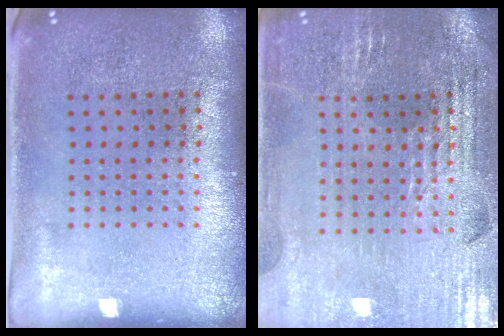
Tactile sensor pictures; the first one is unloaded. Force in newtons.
{"total": 2.9, "press": 2.8, "slide": 0.5}